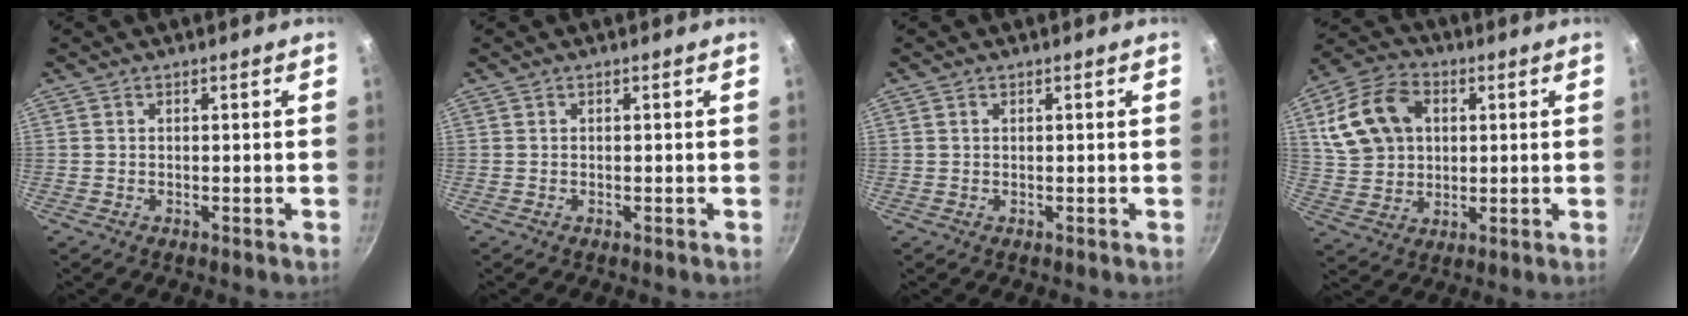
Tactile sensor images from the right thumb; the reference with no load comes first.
{"total": 0.0}
{"total": 0.5, "force": [0.2, 0.4, 0.3], "torque": [-0.005, 0.002, 0.003]}
{"total": 14.9, "force": [3.8, 11.1, 9.1], "torque": [-0.158, 0.013, 0.070]}